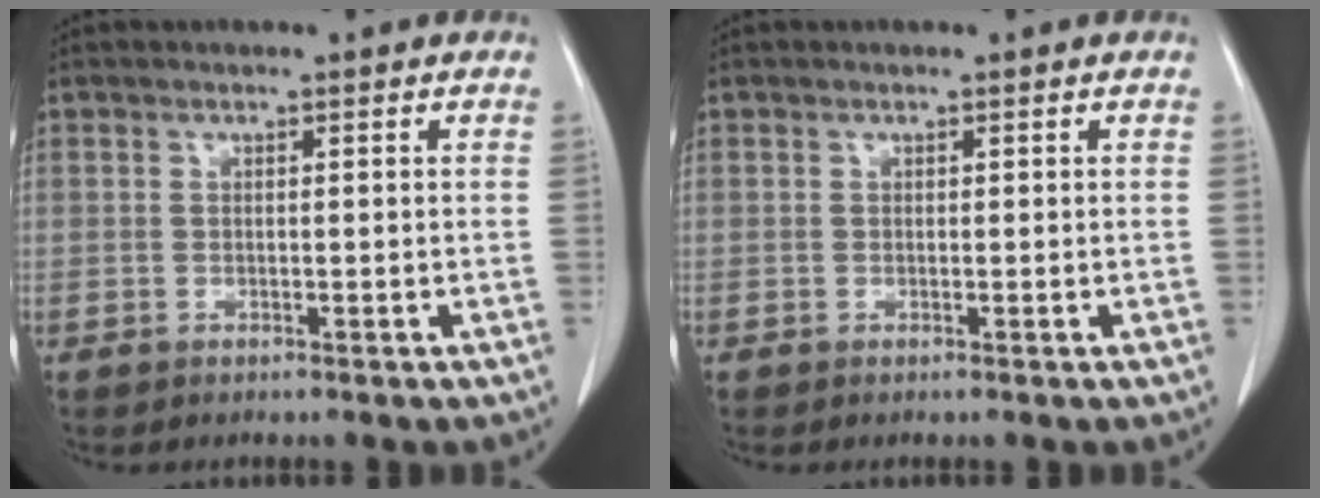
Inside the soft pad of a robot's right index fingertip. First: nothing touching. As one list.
[{"total": 0.0}]